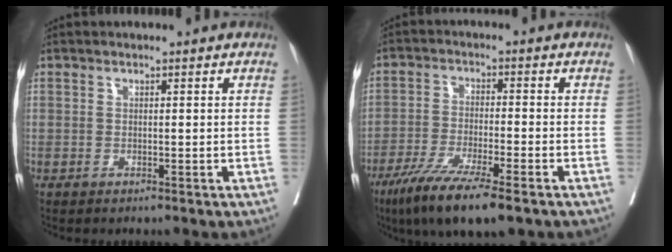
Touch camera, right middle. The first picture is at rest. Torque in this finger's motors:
{"motor_torque": [1.17, -0.97, 0.22, 0.16]}